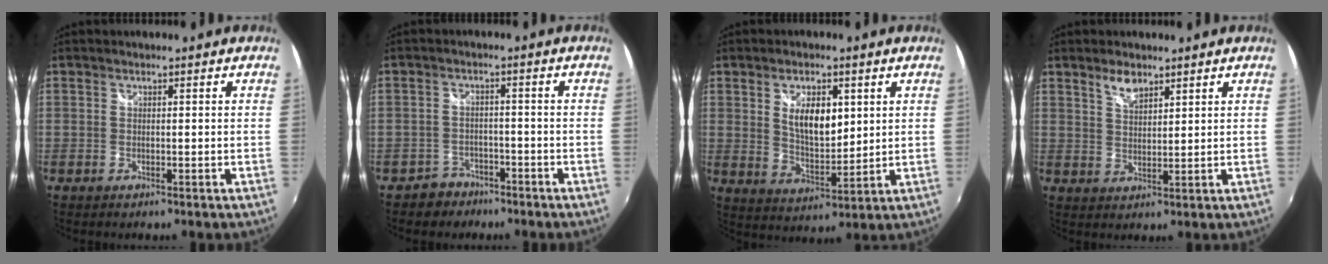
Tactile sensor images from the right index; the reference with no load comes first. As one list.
[{"total": 4.5, "force": [-3.2, 3.2, -0.2], "torque": [-0.008, 0.017, -0.052]}, {"total": 8.7, "force": [2.7, 4.2, 7.1], "torque": [-0.122, -0.002, 0.054]}, {"total": 4.2, "force": [3.0, 1.8, 2.3], "torque": [-0.036, 0.004, 0.055]}]